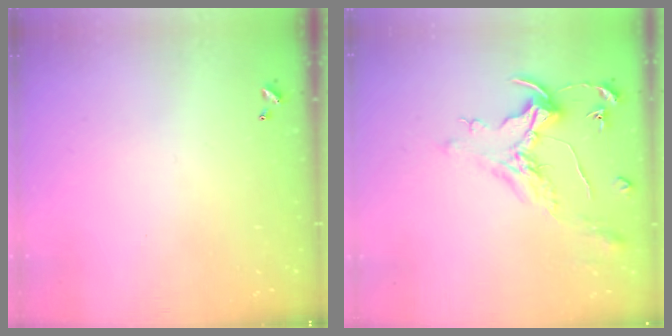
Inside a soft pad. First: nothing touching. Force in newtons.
{"total": 1.6, "press": 1.4, "slide": 0.7}